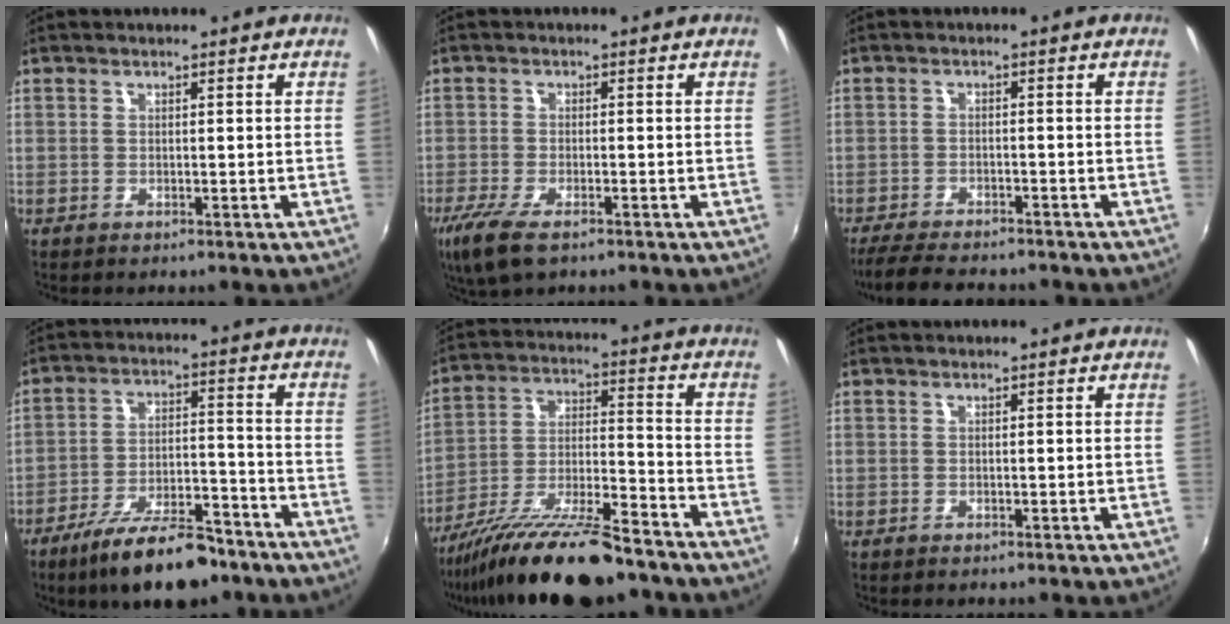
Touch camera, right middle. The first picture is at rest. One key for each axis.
{"total": 8.0, "fx": -5.2, "fy": 2.6, "fz": 5.6, "tx": -0.136, "ty": -0.030, "tz": -0.096}
{"total": 10.1, "fx": -8.9, "fy": 2.0, "fz": 4.3, "tx": -0.105, "ty": -0.024, "tz": -0.142}
{"total": 15.5, "fx": -11.8, "fy": 4.6, "fz": 8.9, "tx": -0.166, "ty": -0.008, "tz": -0.183}
{"total": 19.6, "fx": -15.3, "fy": 3.5, "fz": 11.7, "tx": -0.223, "ty": -0.030, "tz": -0.256}
{"total": 0.0}